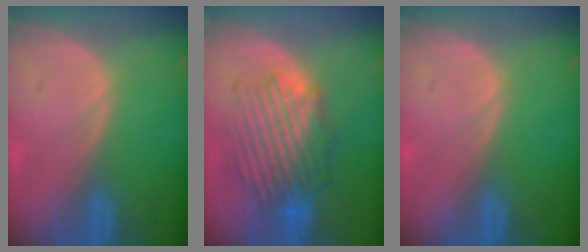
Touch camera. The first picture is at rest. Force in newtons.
{"total": 9.0, "press": 8.6, "slide": 2.6}
{"total": 0.0}